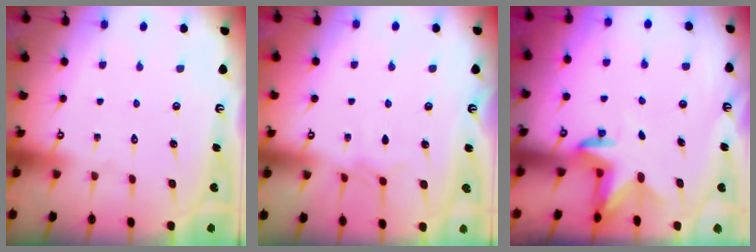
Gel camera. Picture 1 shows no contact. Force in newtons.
{"total": 3.8, "press": 3.7, "slide": 0.6}
{"total": 3.1, "press": 3.0, "slide": 0.7}